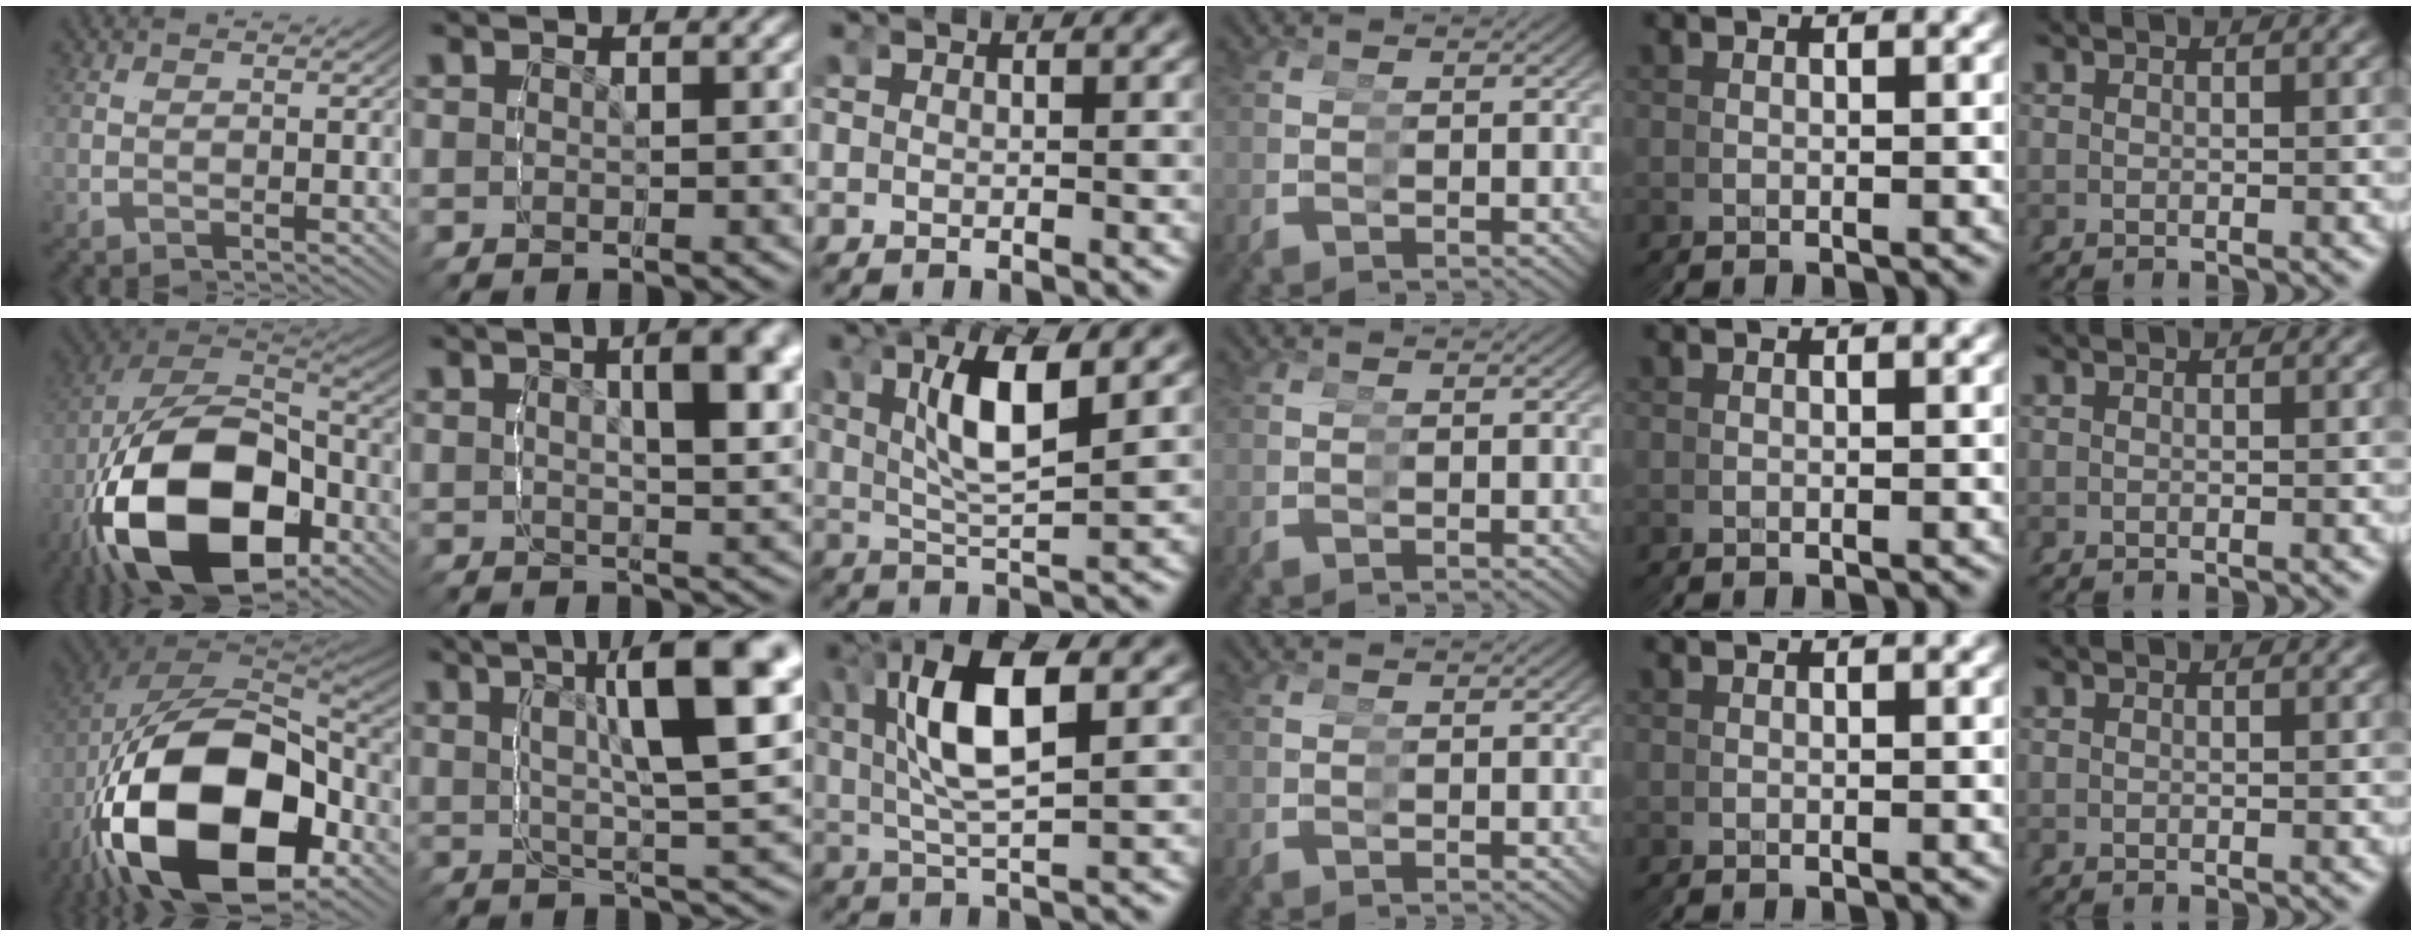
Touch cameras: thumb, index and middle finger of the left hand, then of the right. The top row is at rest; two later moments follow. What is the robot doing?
{"motion": "grasp_and_lifting", "object": "glue stick"}